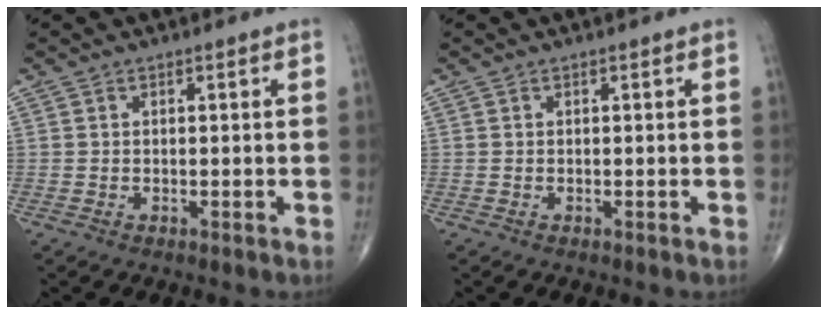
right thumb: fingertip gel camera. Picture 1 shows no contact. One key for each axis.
{"total": 0.0}